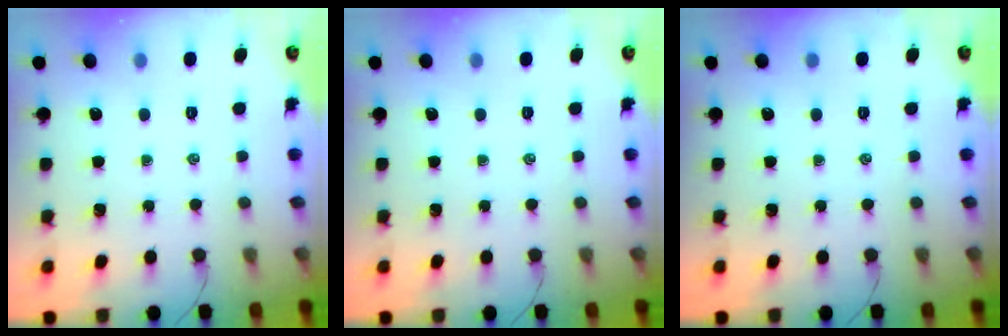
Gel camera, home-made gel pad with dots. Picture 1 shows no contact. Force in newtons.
{"total": 0.0}
{"total": 0.0}